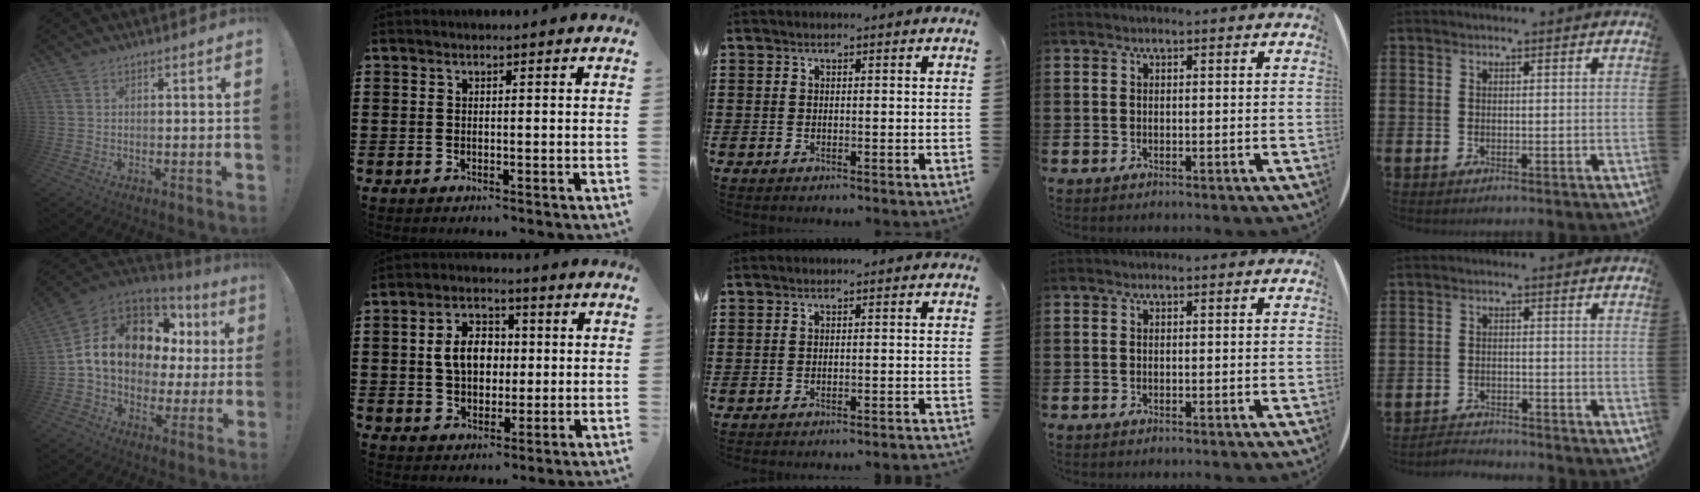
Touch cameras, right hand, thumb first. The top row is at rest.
{"thumb": {"total": 17.3, "force": [5.0, 12.5, 10.9], "torque": [-0.175, -0.010, 0.114]}, "index": {"total": 6.6, "force": [0.6, 4.7, 4.5], "torque": [-0.098, 0.014, 0.003]}, "middle": {"total": 1.5, "force": [-1.4, -0.3, 0.2], "torque": [-0.005, 0.004, -0.029]}, "little": {"total": 2.2, "force": [-2.2, 0.1, -0.2], "torque": [-0.003, 0.003, -0.049]}}